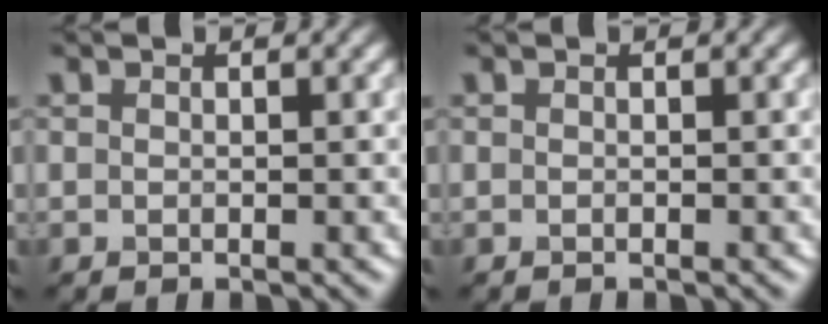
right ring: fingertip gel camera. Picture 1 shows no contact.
{"total": 0.0}